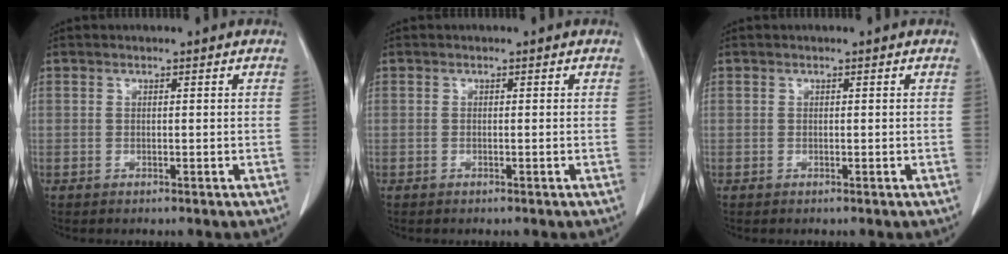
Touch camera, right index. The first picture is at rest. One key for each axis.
{"total": 0.0}
{"total": 0.0}